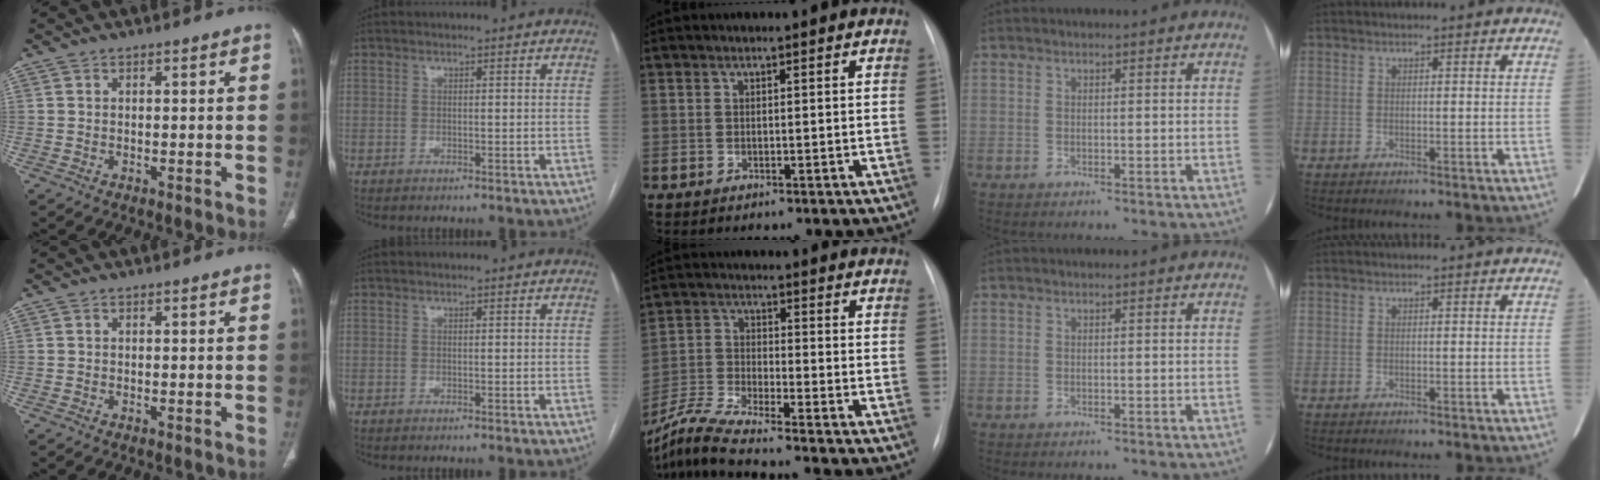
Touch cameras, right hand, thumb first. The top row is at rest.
{"middle": {"total": 9.1, "force": [-8.1, -1.5, 3.9], "torque": [-0.088, -0.026, -0.158]}}